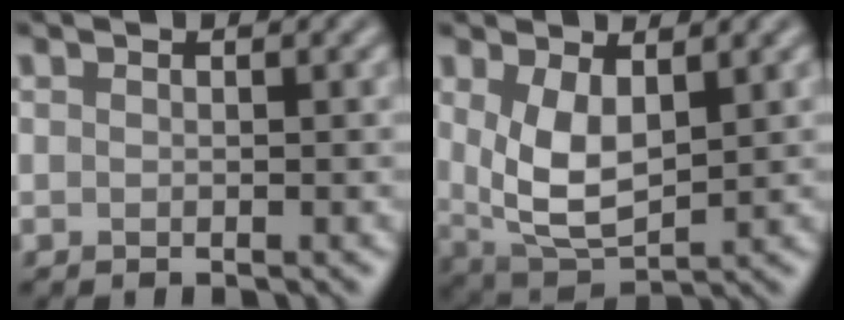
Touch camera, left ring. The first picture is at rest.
{"total": 5.3, "force": [1.3, 2.6, 4.4], "torque": [-0.097, -0.011, 0.034]}